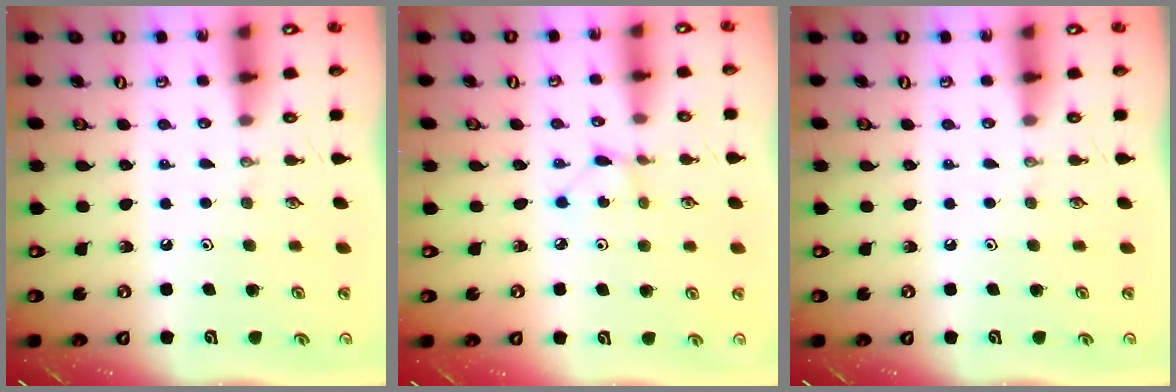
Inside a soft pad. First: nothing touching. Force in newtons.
{"total": 1.3, "press": 1.3, "slide": 0.1}
{"total": 0.0}